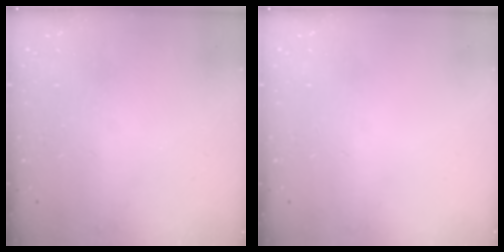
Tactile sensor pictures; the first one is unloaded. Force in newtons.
{"total": 0.0}